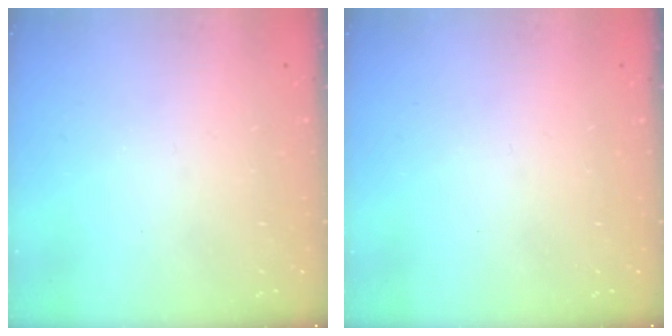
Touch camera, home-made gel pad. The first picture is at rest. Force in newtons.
{"total": 0.0}